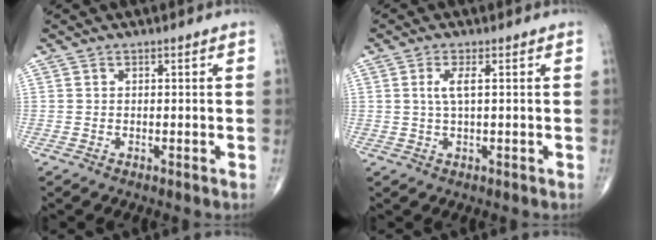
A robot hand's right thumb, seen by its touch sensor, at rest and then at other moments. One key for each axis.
{"total": 2.8, "fx": 0.5, "fy": 0.6, "fz": 2.7, "tx": -0.067, "ty": 0.004, "tz": 0.013}